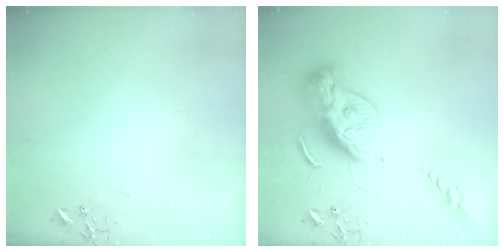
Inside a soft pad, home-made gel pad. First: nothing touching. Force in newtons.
{"total": 15.4, "press": 15.3, "slide": 1.4}